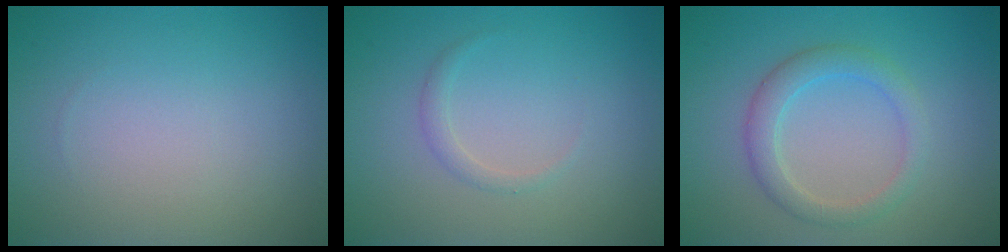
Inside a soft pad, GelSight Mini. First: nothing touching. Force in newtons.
{"total": 0.9, "press": 0.9, "slide": 0.1}
{"total": 2.8, "press": 2.8, "slide": 0.1}